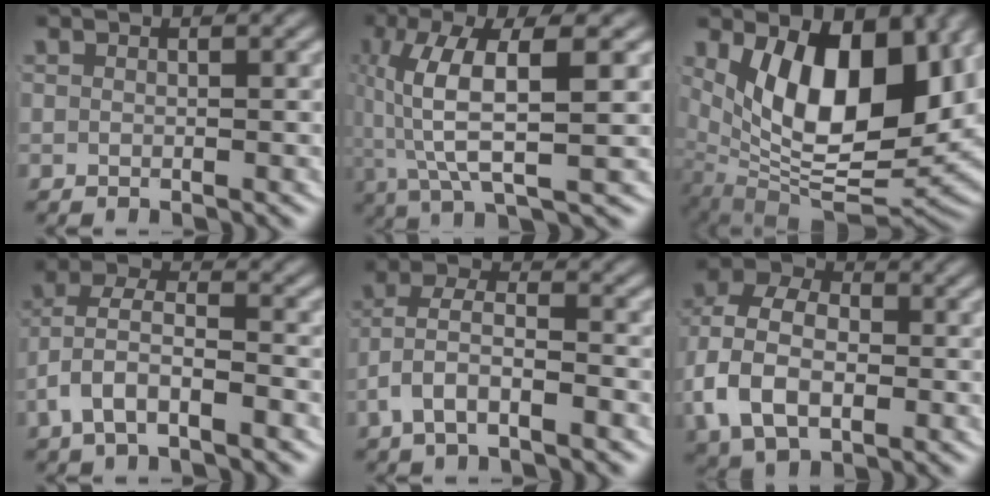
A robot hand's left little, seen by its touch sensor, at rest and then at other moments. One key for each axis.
{"total": 7.4, "fx": 0.0, "fy": 2.5, "fz": 7.0, "tx": -0.131, "ty": -0.003, "tz": 0.004}
{"total": 14.1, "fx": 0.2, "fy": 8.3, "fz": 11.5, "tx": -0.202, "ty": -0.053, "tz": 0.030}
{"total": 4.2, "fx": -1.7, "fy": 2.6, "fz": 2.9, "tx": -0.068, "ty": -0.018, "tz": -0.025}
{"total": 4.1, "fx": -2.0, "fy": 2.3, "fz": 2.8, "tx": -0.060, "ty": -0.015, "tz": -0.032}
{"total": 8.8, "fx": -0.5, "fy": 6.8, "fz": 5.6, "tx": -0.121, "ty": -0.015, "tz": -0.007}